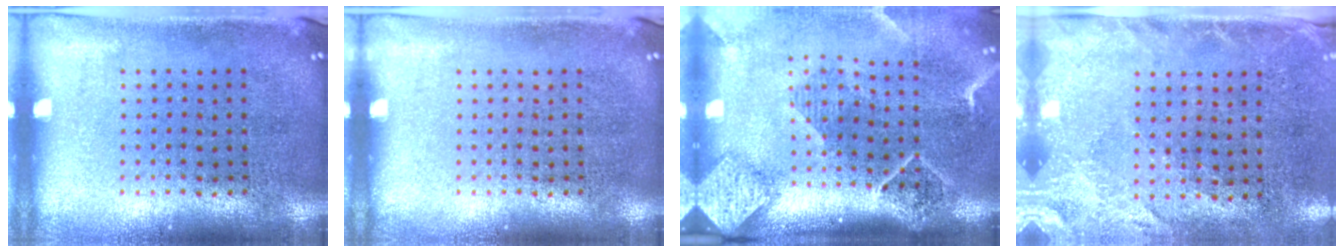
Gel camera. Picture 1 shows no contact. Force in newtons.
{"total": 0.0}
{"total": 2.6, "press": 2.0, "slide": 1.6}
{"total": 2.6, "press": 2.1, "slide": 1.6}